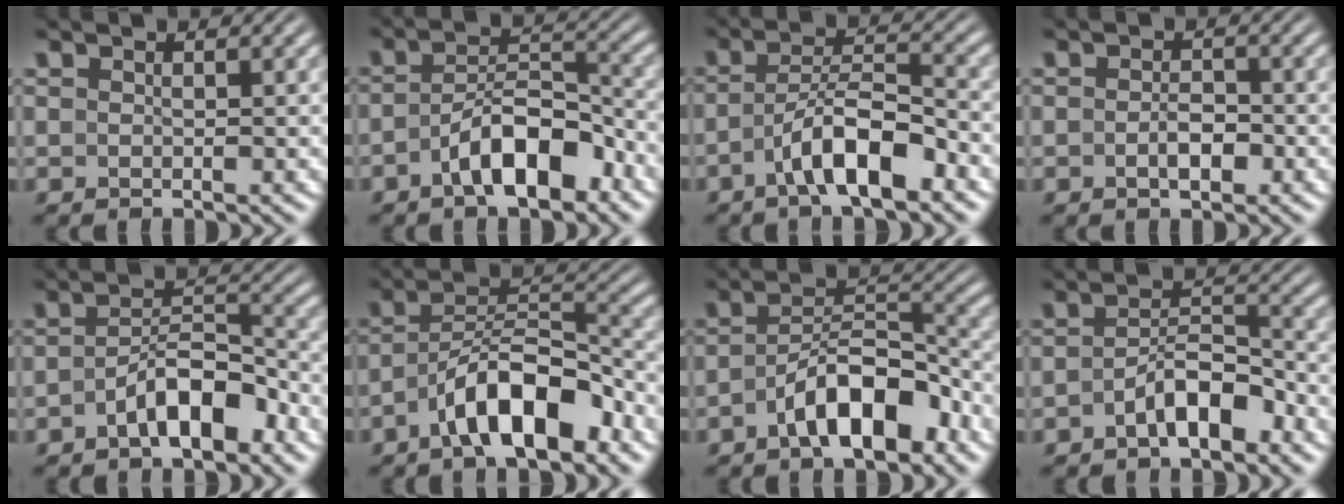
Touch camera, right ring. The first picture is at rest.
{"total": 5.6, "force": [-3.2, 2.4, 3.9], "torque": [-0.052, -0.004, -0.050]}
{"total": 4.8, "force": [-2.6, 1.5, 3.7], "torque": [-0.058, -0.008, -0.040]}
{"total": 1.8, "force": [-0.9, 0.8, 1.4], "torque": [-0.021, -0.001, -0.014]}
{"total": 4.7, "force": [-3.1, 1.8, 3.1], "torque": [-0.041, -0.004, -0.048]}
{"total": 6.7, "force": [-3.1, 3.2, 5.1], "torque": [-0.081, -0.010, -0.047]}
{"total": 6.2, "force": [-3.3, 2.8, 4.5], "torque": [-0.066, -0.005, -0.050]}
{"total": 4.0, "force": [-2.9, 1.4, 2.4], "torque": [-0.033, -0.006, -0.045]}